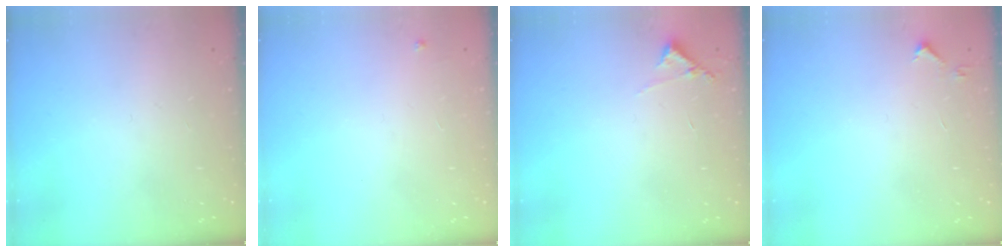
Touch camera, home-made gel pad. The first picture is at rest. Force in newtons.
{"total": 3.0, "press": 3.0, "slide": 0.5}
{"total": 4.3, "press": 4.3, "slide": 0.2}
{"total": 3.8, "press": 3.7, "slide": 0.6}